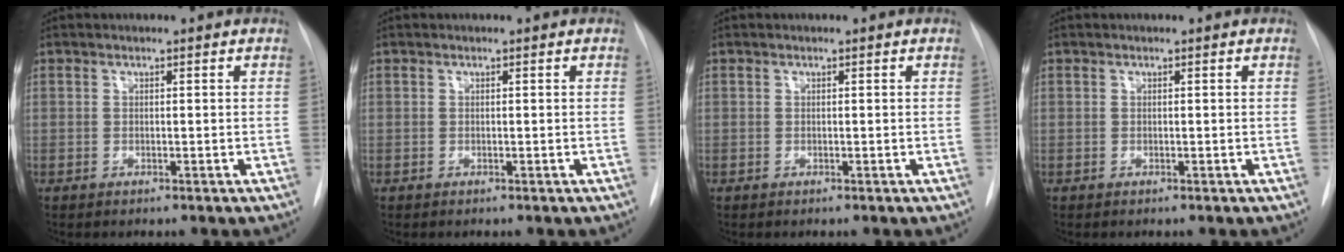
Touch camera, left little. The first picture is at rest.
{"total": 0.0}
{"total": 0.0}
{"total": 0.0}